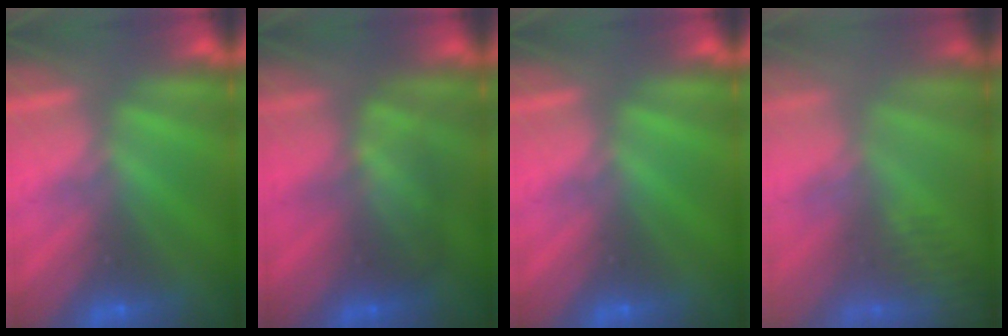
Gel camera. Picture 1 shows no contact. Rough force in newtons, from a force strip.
{"total": 2.1}
{"total": 0.0}
{"total": 3.3}